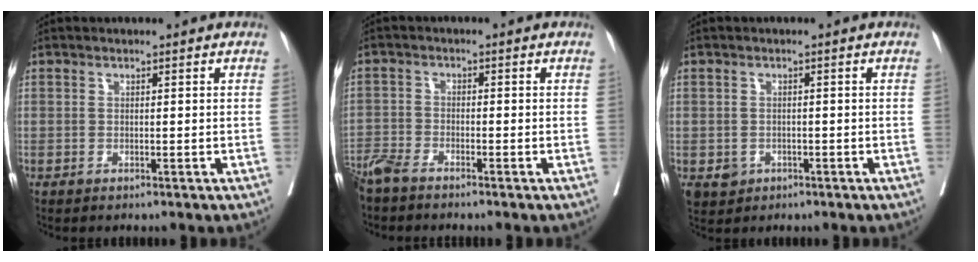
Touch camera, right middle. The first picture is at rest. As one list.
[{"total": 4.1, "force": [-3.7, 0.4, 1.8], "torque": [-0.032, -0.011, -0.075]}, {"total": 2.8, "force": [-1.0, 2.5, 0.7], "torque": [-0.009, 0.002, -0.010]}]